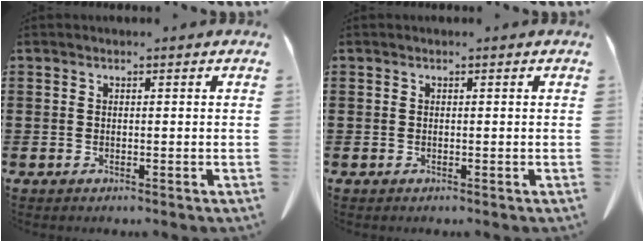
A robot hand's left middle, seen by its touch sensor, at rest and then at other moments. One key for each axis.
{"total": 0.0}